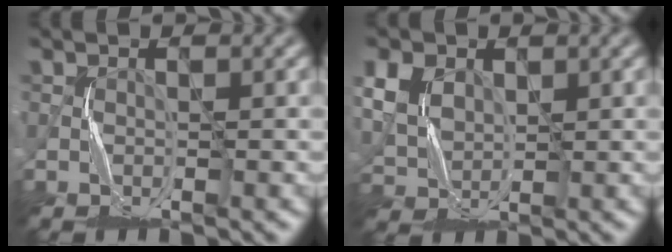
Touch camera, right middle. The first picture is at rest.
{"total": 6.7, "force": [2.7, 4.7, 3.9], "torque": [-0.117, 0.022, 0.049]}